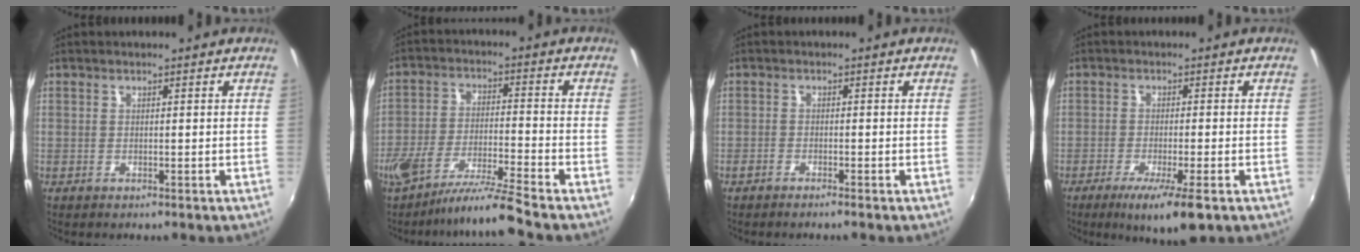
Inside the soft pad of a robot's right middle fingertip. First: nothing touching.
{"total": 9.5, "force": [-8.0, -1.5, 4.9], "torque": [-0.101, -0.006, -0.146]}
{"total": 1.6, "force": [-1.4, 0.1, 0.7], "torque": [-0.026, -0.003, -0.030]}
{"total": 8.1, "force": [-4.7, 0.6, 6.5], "torque": [-0.120, -0.022, -0.074]}